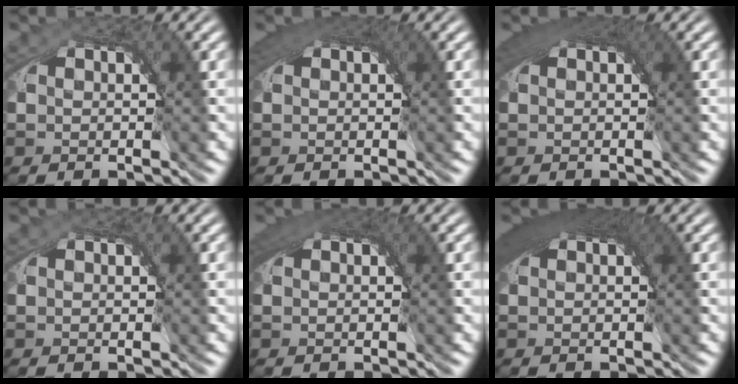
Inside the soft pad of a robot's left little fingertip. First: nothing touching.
{"total": 1.8, "force": [0.6, 0.4, 1.7], "torque": [-0.015, -0.002, 0.009]}
{"total": 2.6, "force": [0.8, 0.8, 2.3], "torque": [-0.025, 0.001, 0.011]}
{"total": 0.0}
{"total": 1.7, "force": [0.3, 0.5, 1.6], "torque": [-0.020, -0.003, 0.006]}
{"total": 4.9, "force": [1.5, 1.7, 4.3], "torque": [-0.053, 0.012, 0.018]}